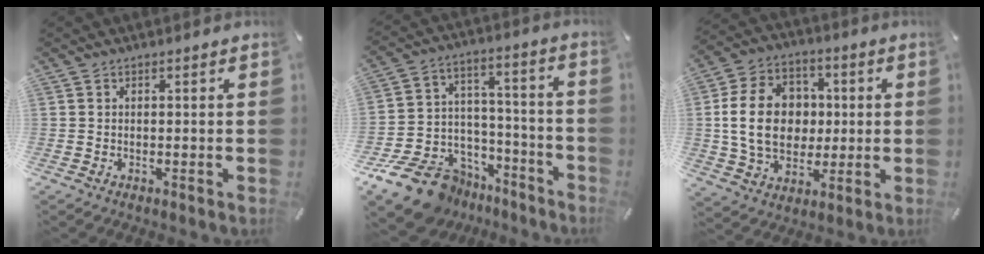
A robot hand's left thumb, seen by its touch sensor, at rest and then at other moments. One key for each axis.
{"total": 15.4, "fx": -10.3, "fy": 10.1, "fz": 5.4, "tx": -0.086, "ty": 0.063, "tz": -0.169}
{"total": 16.6, "fx": 0.8, "fy": 13.1, "fz": 10.2, "tx": -0.208, "ty": 0.016, "tz": 0.012}